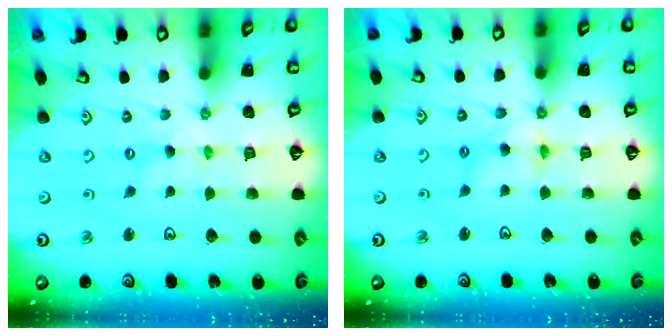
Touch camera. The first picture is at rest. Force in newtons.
{"total": 8.6, "press": 8.6, "slide": 0.6}